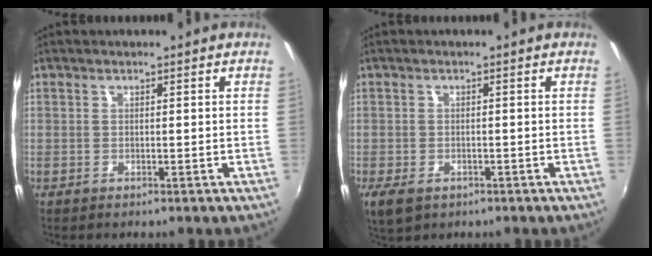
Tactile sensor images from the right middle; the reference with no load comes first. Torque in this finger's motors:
{"motor_torque": [0.75, -0.49, 0.04, 0.02]}